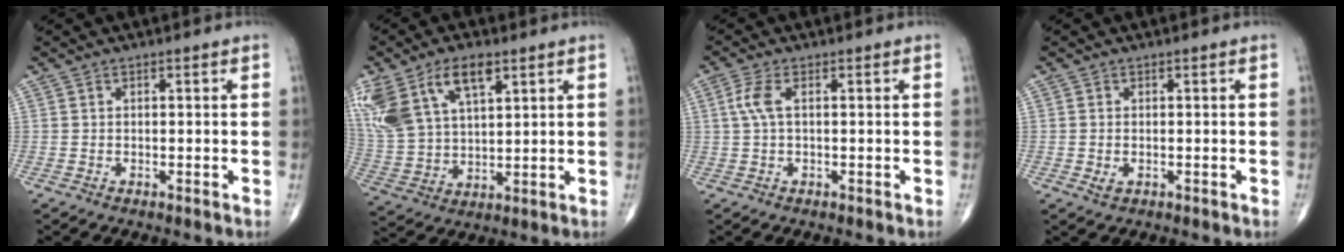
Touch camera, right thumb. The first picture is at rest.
{"total": 17.3, "force": [8.7, 9.1, 11.9], "torque": [-0.252, -0.009, 0.173]}
{"total": 3.5, "force": [0.6, 1.2, 3.2], "torque": [-0.091, 0.012, 0.012]}
{"total": 1.5, "force": [-0.2, 0.9, 1.1], "torque": [-0.023, 0.001, 0.000]}